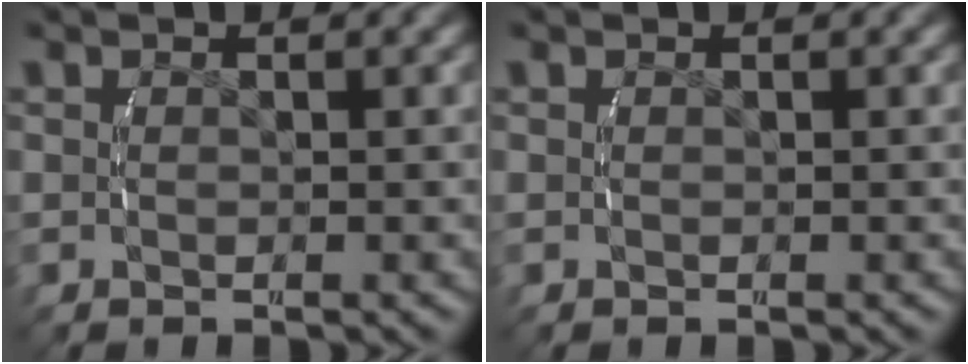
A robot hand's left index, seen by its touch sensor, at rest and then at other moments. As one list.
[{"total": 0.0}]